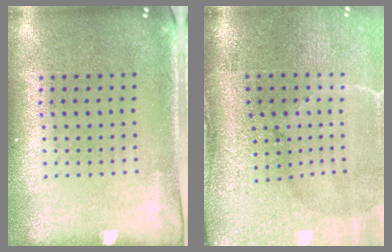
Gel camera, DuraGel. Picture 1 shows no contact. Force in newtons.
{"total": 5.1, "press": 4.1, "slide": 3.0}